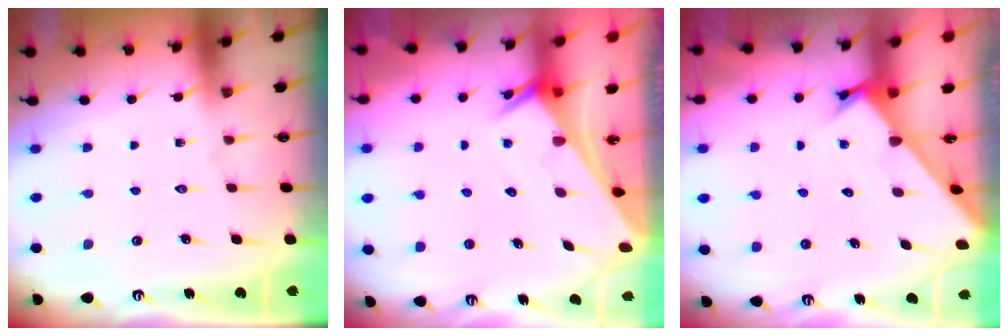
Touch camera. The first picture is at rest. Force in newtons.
{"total": 2.5, "press": 2.5, "slide": 0.1}
{"total": 2.3, "press": 2.3, "slide": 0.2}